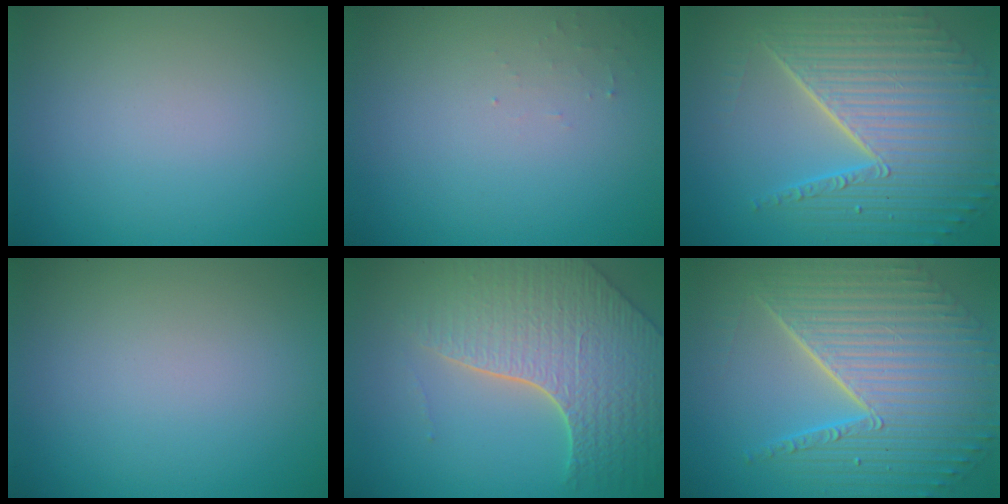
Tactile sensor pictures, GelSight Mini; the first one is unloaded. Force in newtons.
{"total": 0.7, "press": 0.7, "slide": 0.2}
{"total": 10.2, "press": 6.5, "slide": 7.9}
{"total": 0.0}
{"total": 7.2, "press": 5.6, "slide": 4.5}
{"total": 10.9, "press": 7.1, "slide": 8.3}